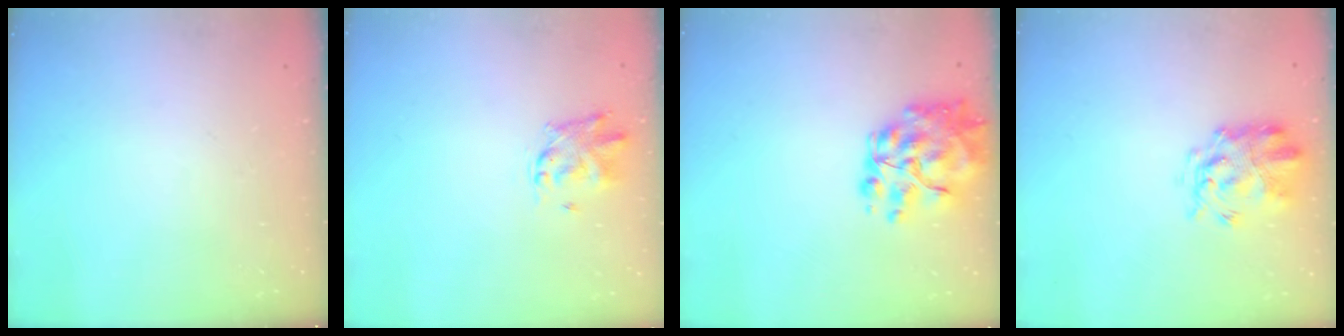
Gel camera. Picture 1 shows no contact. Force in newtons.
{"total": 2.8, "press": 2.8, "slide": 0.7}
{"total": 13.6, "press": 13.1, "slide": 3.9}
{"total": 3.6, "press": 3.4, "slide": 1.1}